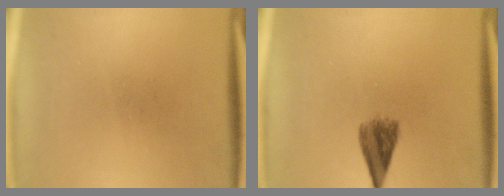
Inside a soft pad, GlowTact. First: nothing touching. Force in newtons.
{"total": 4.3}